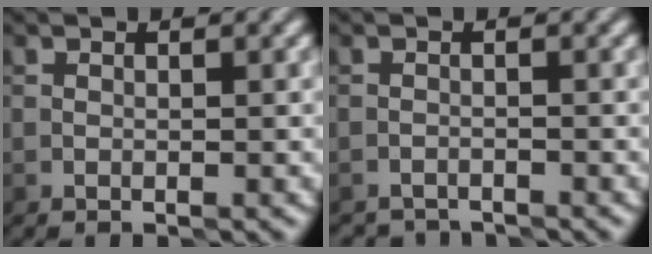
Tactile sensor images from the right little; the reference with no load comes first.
{"total": 2.4, "force": [-2.4, 0.1, -0.2], "torque": [0.004, -0.005, -0.038]}